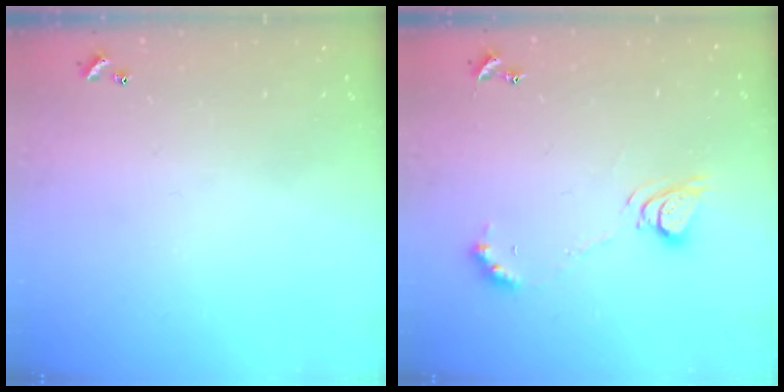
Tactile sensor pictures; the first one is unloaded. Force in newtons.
{"total": 7.8, "press": 7.7, "slide": 0.9}